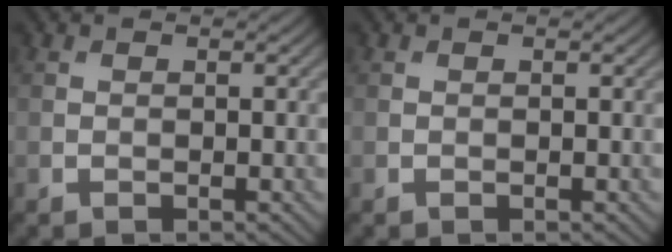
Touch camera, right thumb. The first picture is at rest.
{"total": 0.0}